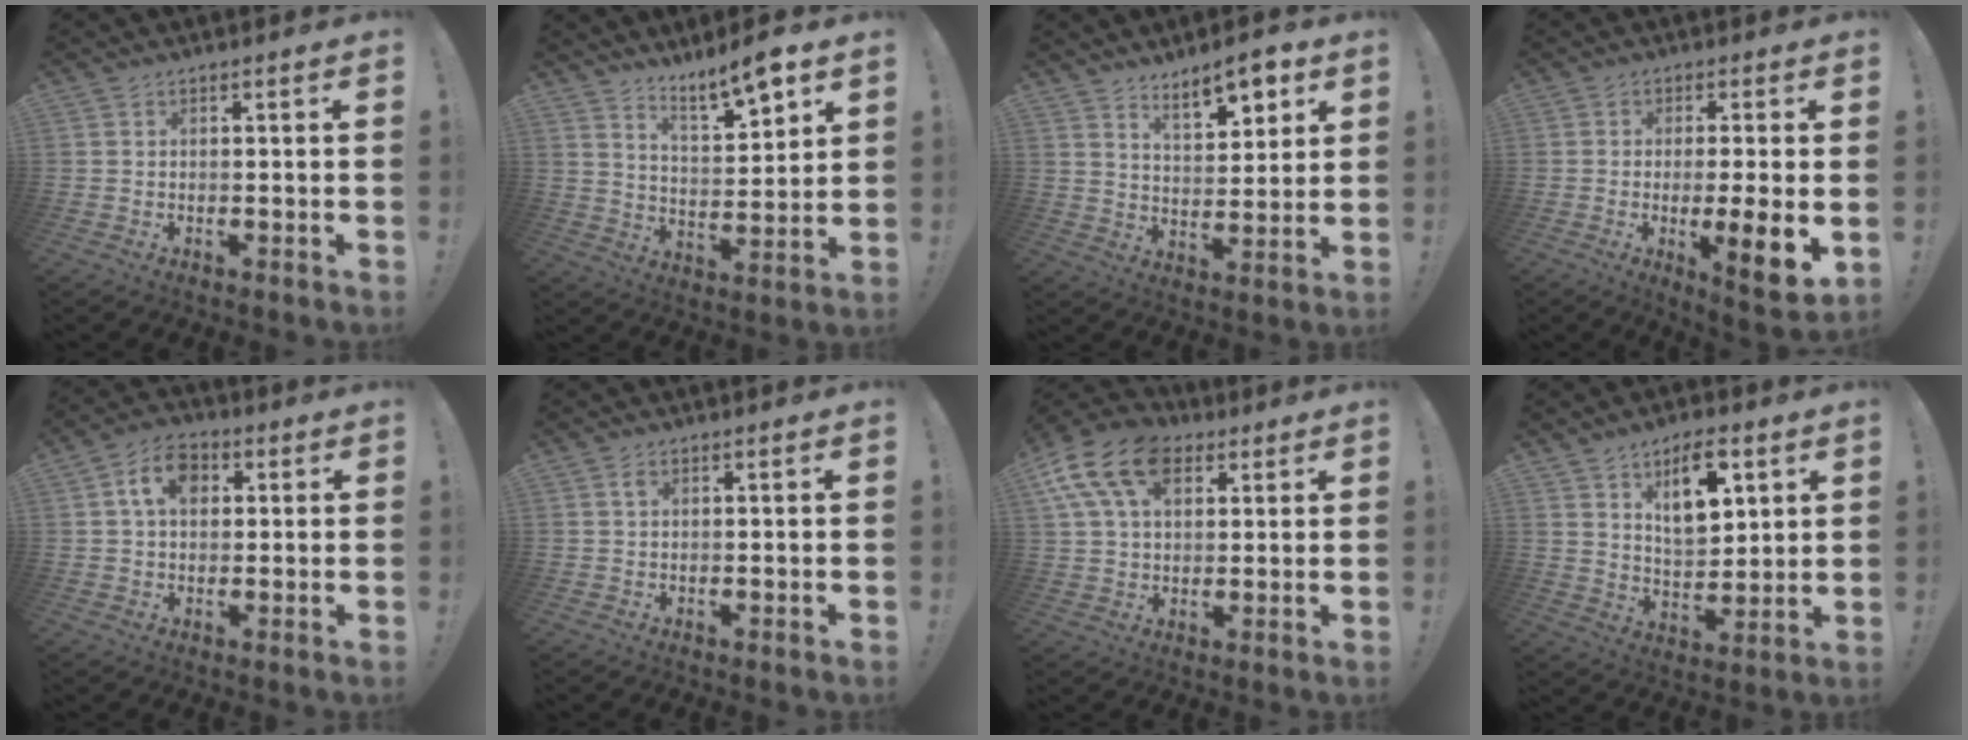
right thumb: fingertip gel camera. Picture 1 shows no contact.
{"total": 9.9, "force": [8.0, 2.1, 5.5], "torque": [-0.080, -0.059, 0.137]}
{"total": 10.3, "force": [7.3, 3.7, 6.3], "torque": [-0.081, -0.043, 0.127]}
{"total": 9.8, "force": [-2.0, 0.8, 9.5], "torque": [-0.131, -0.009, -0.031]}
{"total": 8.9, "force": [2.5, 6.2, 5.9], "torque": [-0.091, 0.009, 0.046]}
{"total": 0.7, "force": [0.3, 0.4, 0.6], "torque": [-0.005, -0.003, 0.004]}
{"total": 16.5, "force": [6.9, 10.8, 10.3], "torque": [-0.193, -0.018, 0.129]}
{"total": 12.7, "force": [6.3, 6.7, 8.8], "torque": [-0.125, -0.017, 0.112]}